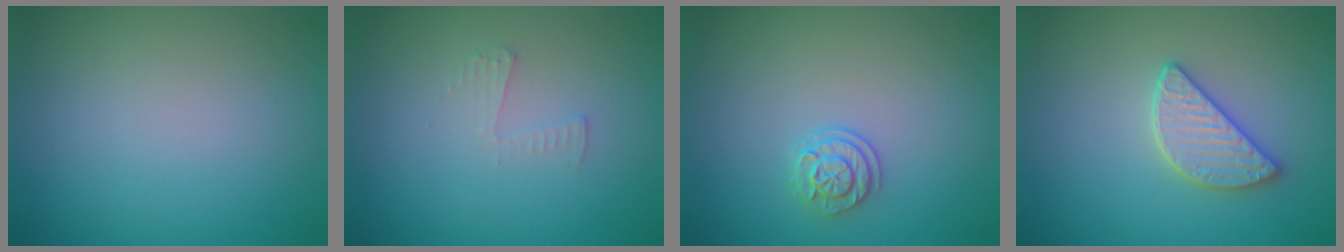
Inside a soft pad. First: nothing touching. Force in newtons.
{"total": 1.0, "press": 1.0, "slide": 0.0}
{"total": 1.9, "press": 1.7, "slide": 0.8}
{"total": 2.8, "press": 2.8, "slide": 0.5}